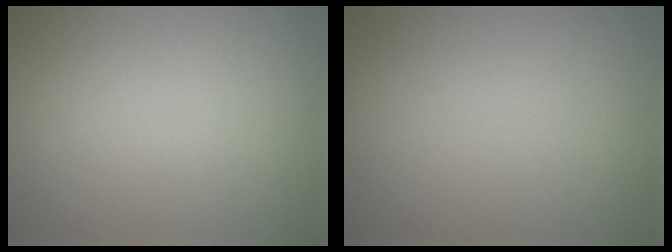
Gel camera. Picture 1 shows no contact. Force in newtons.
{"total": 0.0}